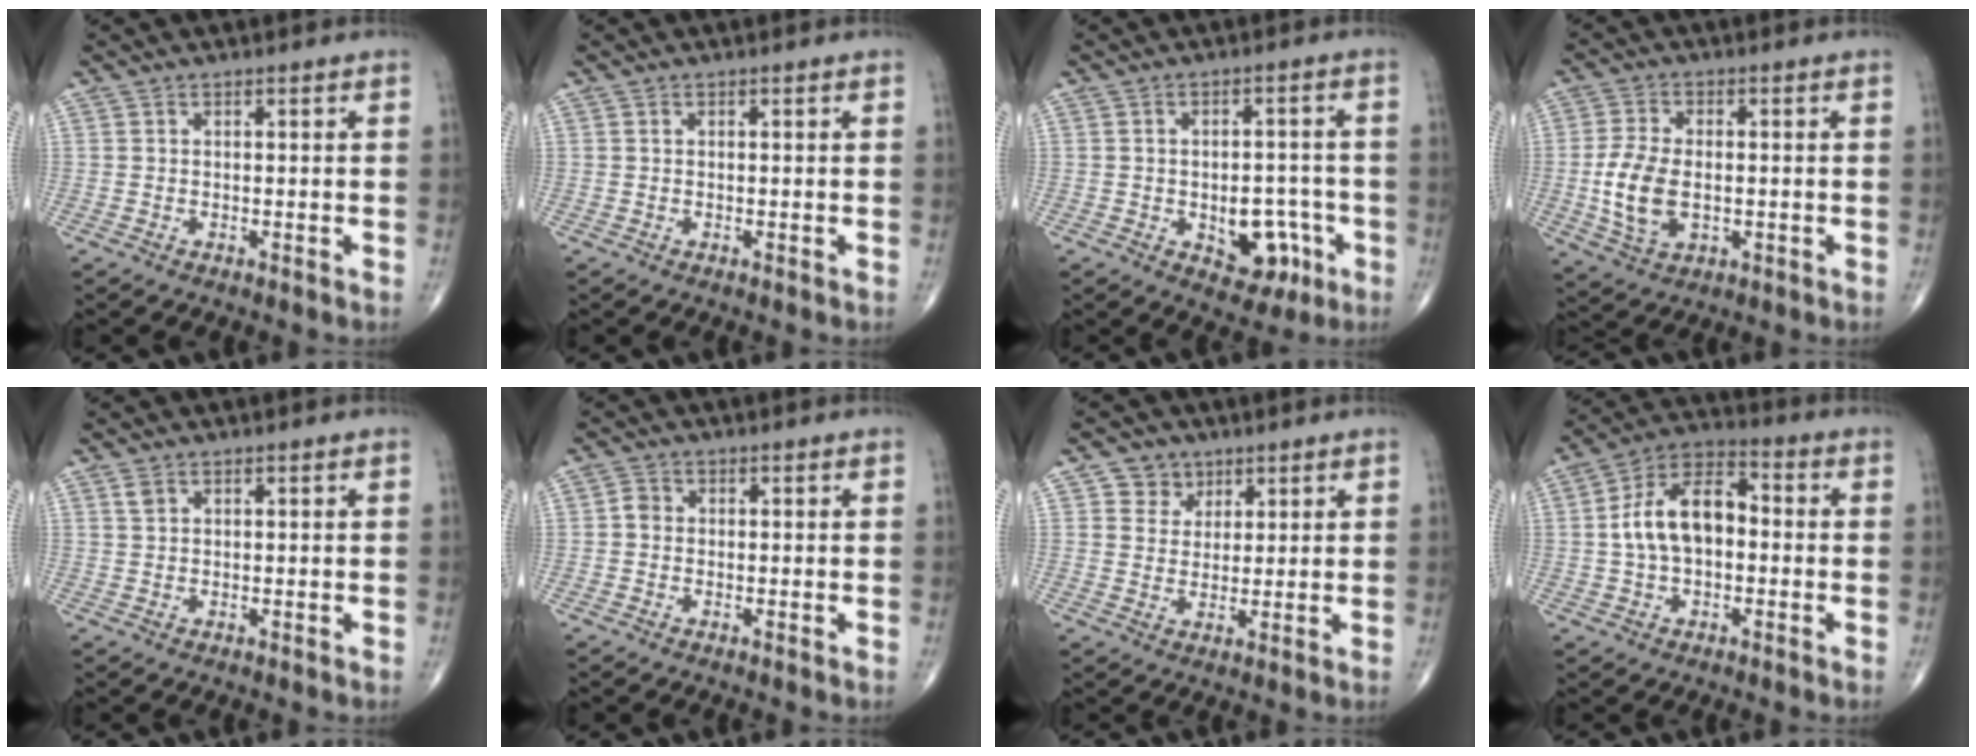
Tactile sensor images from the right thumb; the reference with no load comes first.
{"total": 0.0}
{"total": 8.9, "force": [-3.0, 5.7, 6.2], "torque": [-0.042, 0.024, -0.029]}
{"total": 9.6, "force": [-1.0, 5.6, 7.7], "torque": [-0.150, -0.002, -0.016]}
{"total": 1.4, "force": [0.8, 0.8, 0.7], "torque": [-0.009, 0.003, 0.017]}
{"total": 1.7, "force": [-0.1, 1.5, 0.8], "torque": [-0.004, 0.004, -0.005]}
{"total": 4.8, "force": [2.5, 4.1, 0.6], "torque": [0.013, -0.011, 0.042]}
{"total": 12.4, "force": [0.0, 7.5, 9.9], "torque": [-0.165, 0.036, -0.011]}